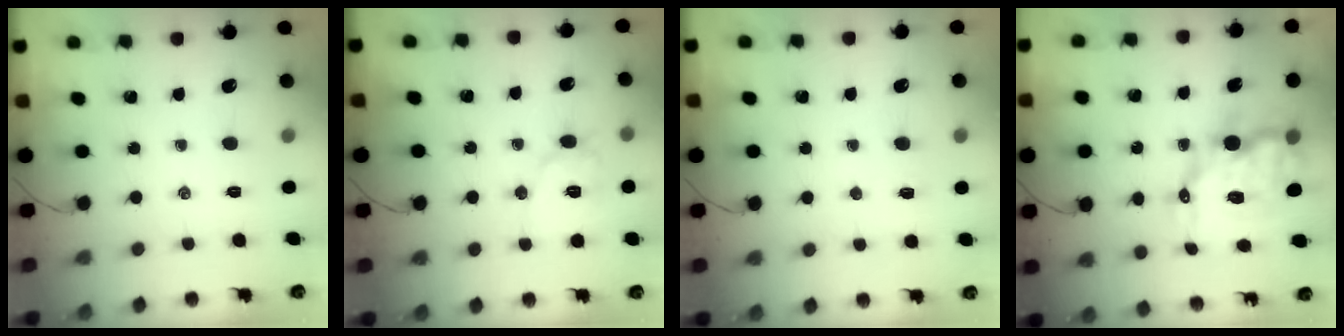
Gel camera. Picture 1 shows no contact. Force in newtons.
{"total": 8.7, "press": 8.7, "slide": 0.2}
{"total": 1.6, "press": 1.6, "slide": 0.5}
{"total": 13.0, "press": 12.7, "slide": 2.8}